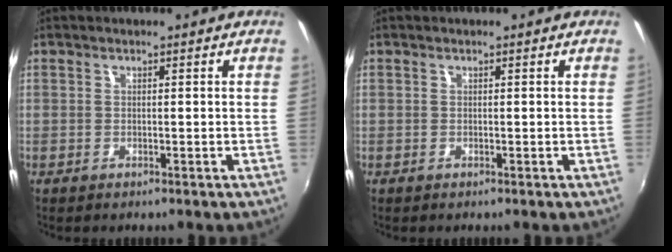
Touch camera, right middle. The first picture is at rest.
{"total": 0.0}